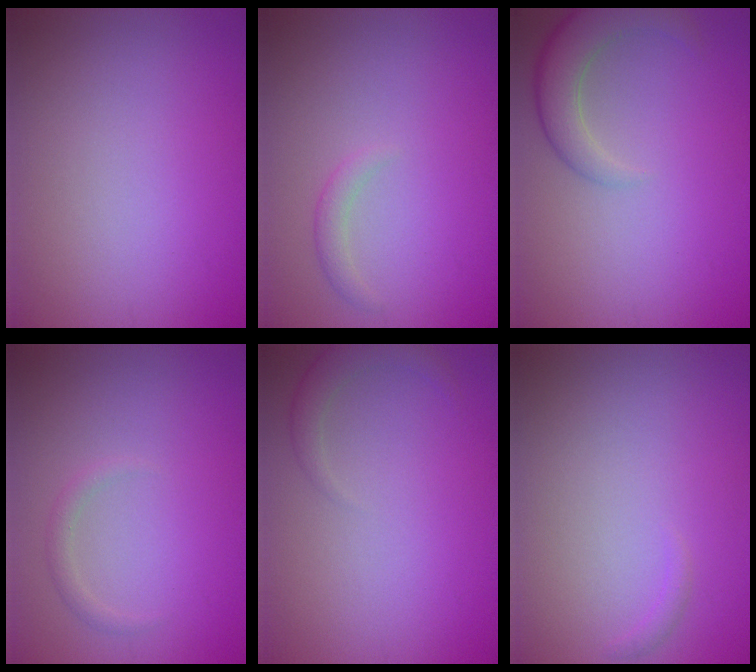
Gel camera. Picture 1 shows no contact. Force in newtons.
{"total": 1.1, "press": 1.1, "slide": 0.1}
{"total": 4.1, "press": 4.1, "slide": 0.3}
{"total": 1.0, "press": 1.0, "slide": 0.1}
{"total": 1.8, "press": 1.8, "slide": 0.1}
{"total": 0.6, "press": 0.6, "slide": 0.1}